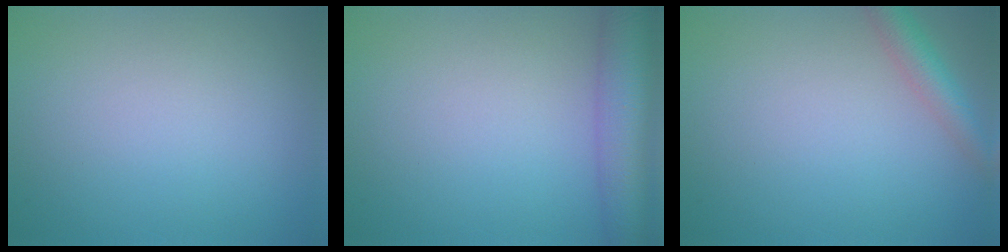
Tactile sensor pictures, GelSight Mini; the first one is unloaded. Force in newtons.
{"total": 6.7, "press": 6.7, "slide": 0.3}
{"total": 2.8, "press": 2.8, "slide": 0.1}